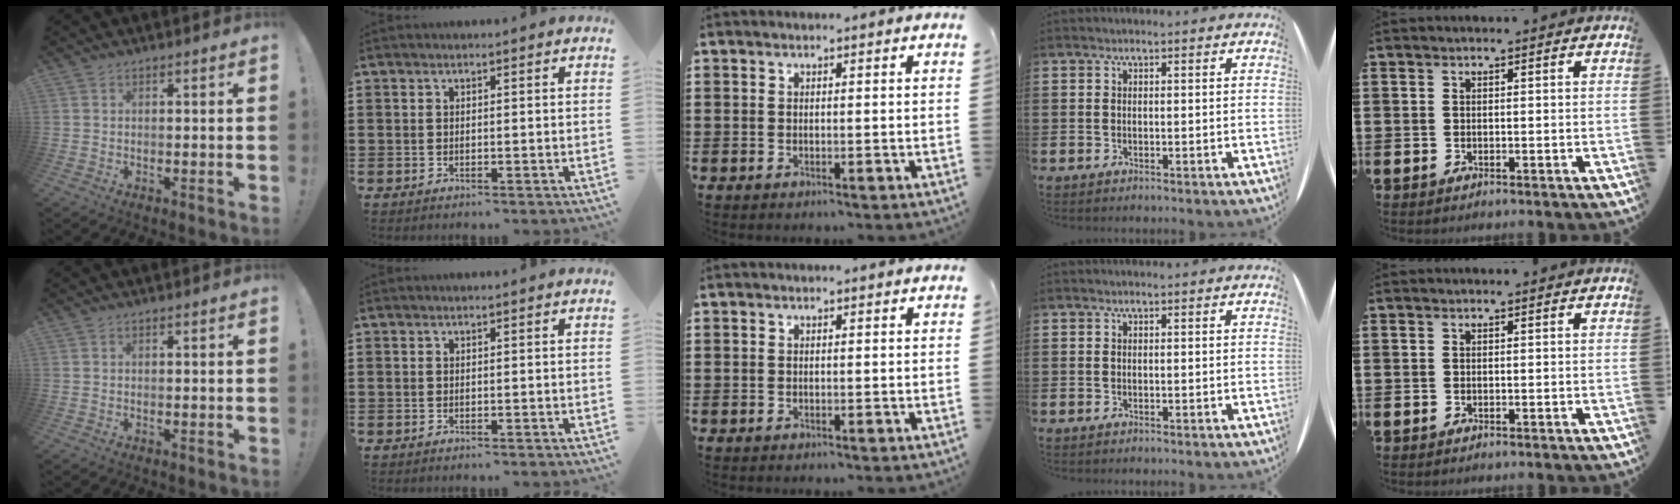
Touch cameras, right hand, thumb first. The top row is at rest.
{}